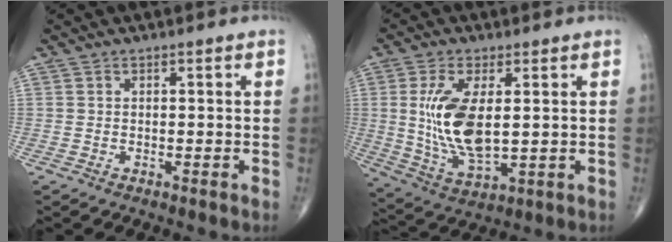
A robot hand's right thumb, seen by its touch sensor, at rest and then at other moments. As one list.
[{"total": 13.3, "force": [1.7, 5.9, 11.8], "torque": [-0.238, -0.020, 0.045]}]